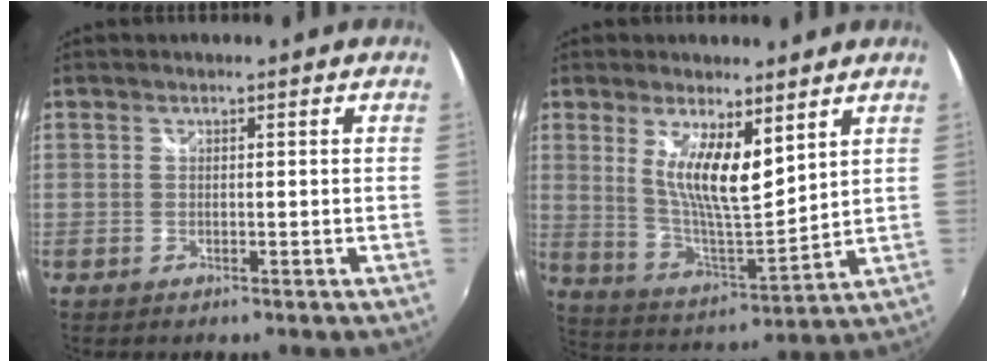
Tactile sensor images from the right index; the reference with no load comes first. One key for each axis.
{"total": 11.5, "fx": 5.2, "fy": 3.2, "fz": 9.8, "tx": -0.176, "ty": -0.012, "tz": 0.103}